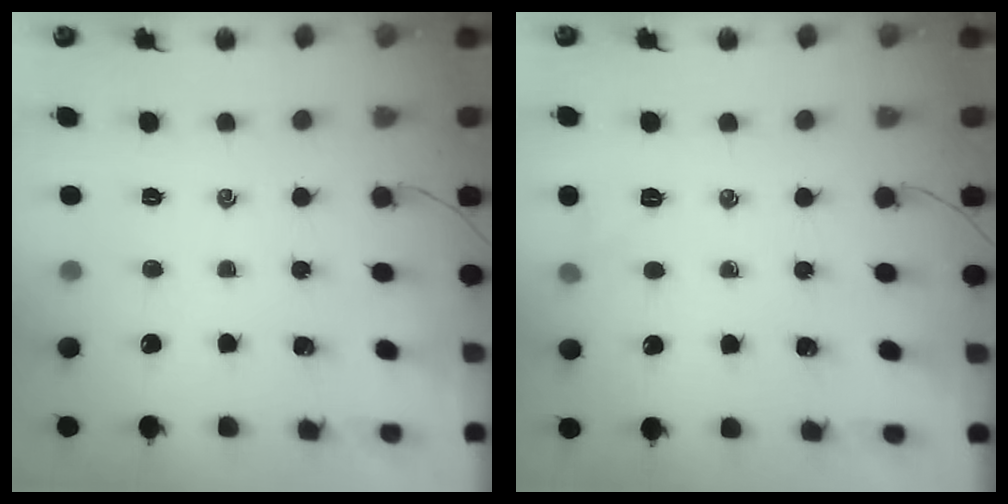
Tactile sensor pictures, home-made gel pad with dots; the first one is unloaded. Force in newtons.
{"total": 4.6, "press": 4.3, "slide": 1.4}